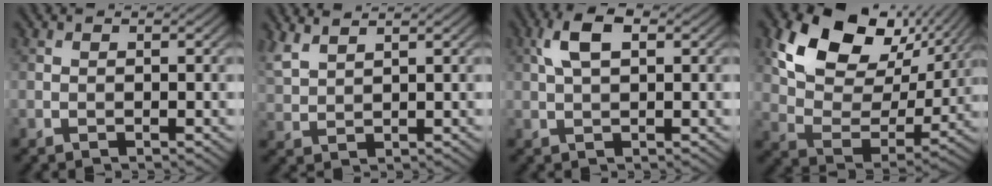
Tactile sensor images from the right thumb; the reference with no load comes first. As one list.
[{"total": 3.6, "force": [3.0, 0.8, 1.8], "torque": [-0.054, 0.007, 0.069]}, {"total": 5.0, "force": [1.6, 2.3, 4.1], "torque": [-0.092, 0.011, 0.026]}, {"total": 14.5, "force": [7.6, 9.0, 8.6], "torque": [-0.173, 0.006, 0.133]}]